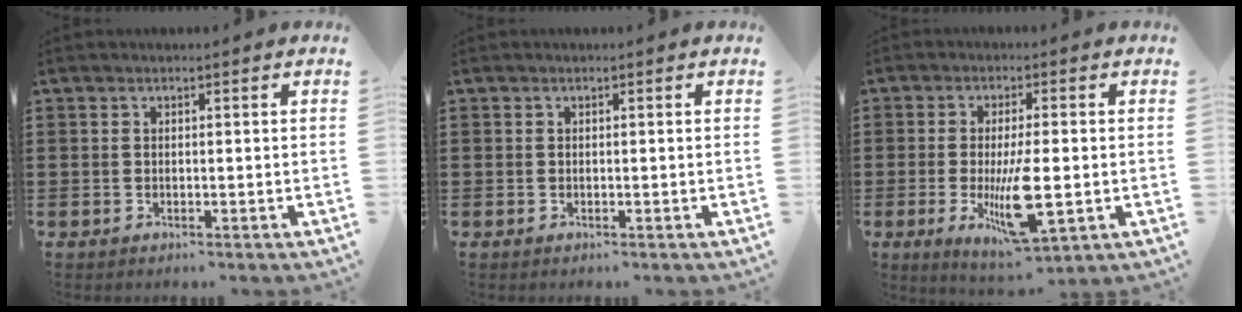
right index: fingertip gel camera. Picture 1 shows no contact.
{"total": 0.0}
{"total": 9.8, "force": [-2.0, 2.6, 9.2], "torque": [-0.183, -0.017, -0.033]}